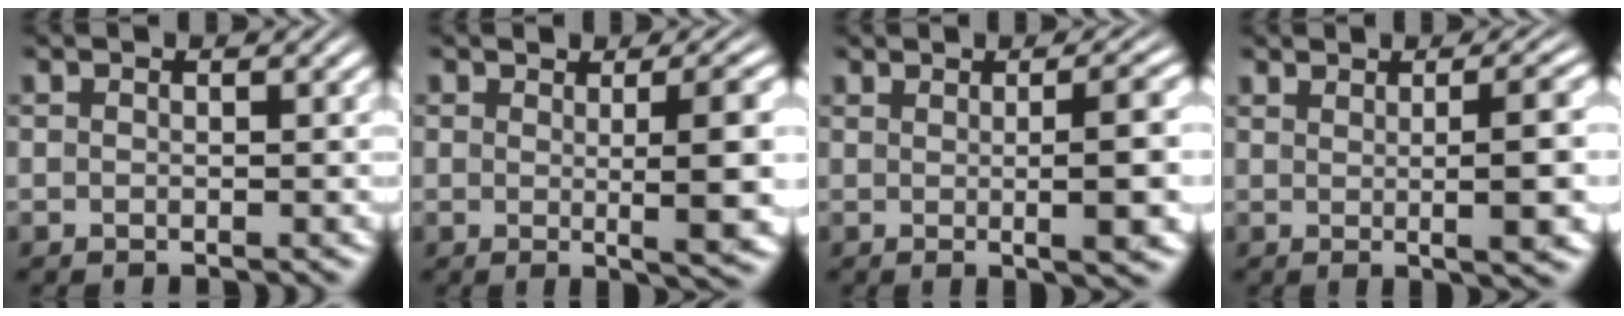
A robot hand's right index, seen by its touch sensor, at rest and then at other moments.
{"total": 5.1, "force": [0.2, 0.4, 5.1], "torque": [-0.063, -0.005, 0.007]}
{"total": 4.7, "force": [0.4, 0.1, 4.7], "torque": [-0.058, 0.006, 0.007]}
{"total": 4.5, "force": [0.9, 0.0, 4.4], "torque": [-0.054, 0.006, 0.017]}